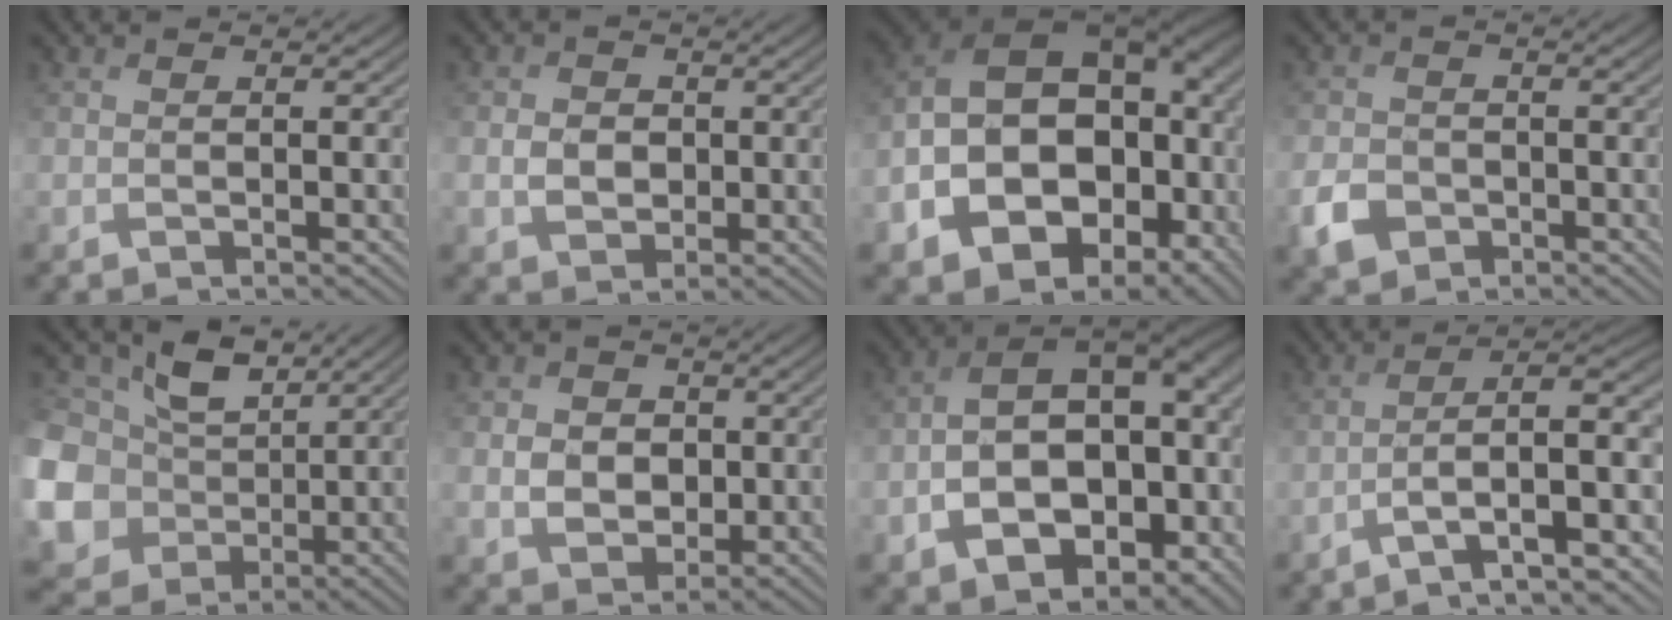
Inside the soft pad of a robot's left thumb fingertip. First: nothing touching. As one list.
[{"total": 3.0, "force": [-0.2, 2.6, 1.5], "torque": [-0.036, -0.004, -0.007]}, {"total": 21.0, "force": [-2.8, 14.4, 15.0], "torque": [-0.286, -0.048, -0.016]}, {"total": 4.0, "force": [-1.9, 3.0, 1.8], "torque": [-0.048, -0.007, -0.043]}, {"total": 15.2, "force": [2.6, 12.4, 8.4], "torque": [-0.252, -0.013, 0.051]}, {"total": 4.6, "force": [0.2, 4.1, 2.2], "torque": [-0.059, -0.003, -0.004]}, {"total": 17.0, "force": [-3.4, 9.9, 13.3], "torque": [-0.238, -0.022, -0.026]}, {"total": 8.8, "force": [-3.7, 1.7, 7.8], "torque": [-0.116, 0.013, -0.070]}]